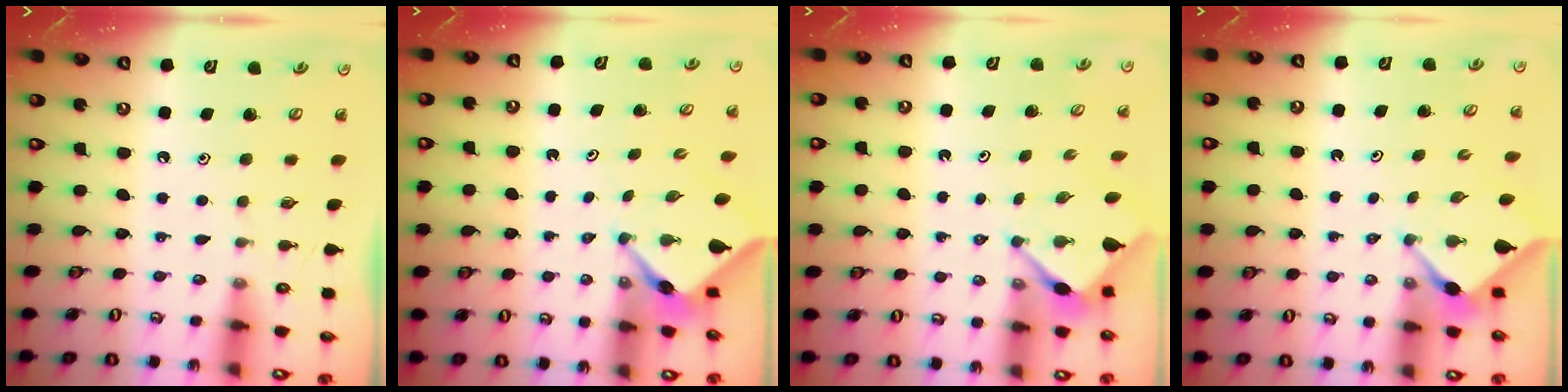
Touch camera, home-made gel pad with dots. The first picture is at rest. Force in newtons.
{"total": 3.1, "press": 3.1, "slide": 0.3}
{"total": 2.9, "press": 2.9, "slide": 0.3}
{"total": 2.9, "press": 2.9, "slide": 0.4}